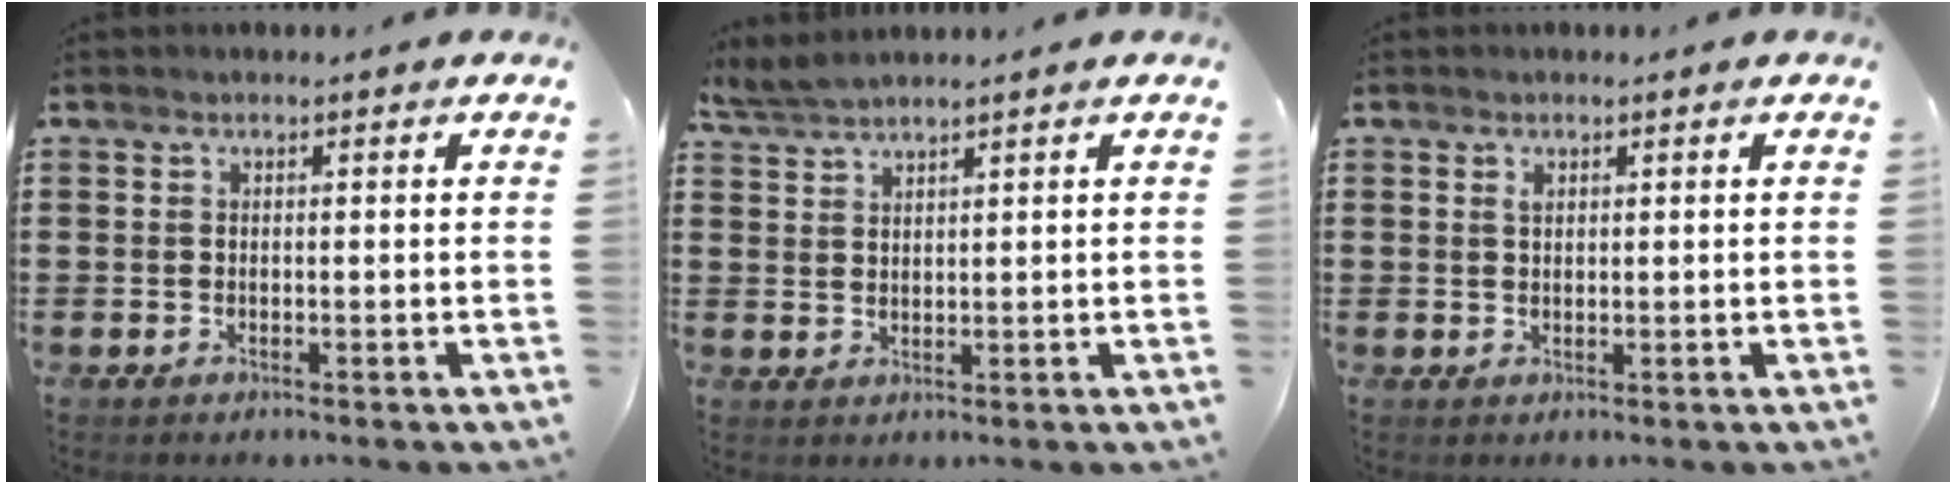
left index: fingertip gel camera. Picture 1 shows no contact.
{"total": 2.4, "force": [2.3, -0.4, 0.4], "torque": [-0.016, -0.002, 0.044]}
{"total": 0.9, "force": [0.6, 0.5, 0.6], "torque": [-0.014, 0.002, 0.011]}